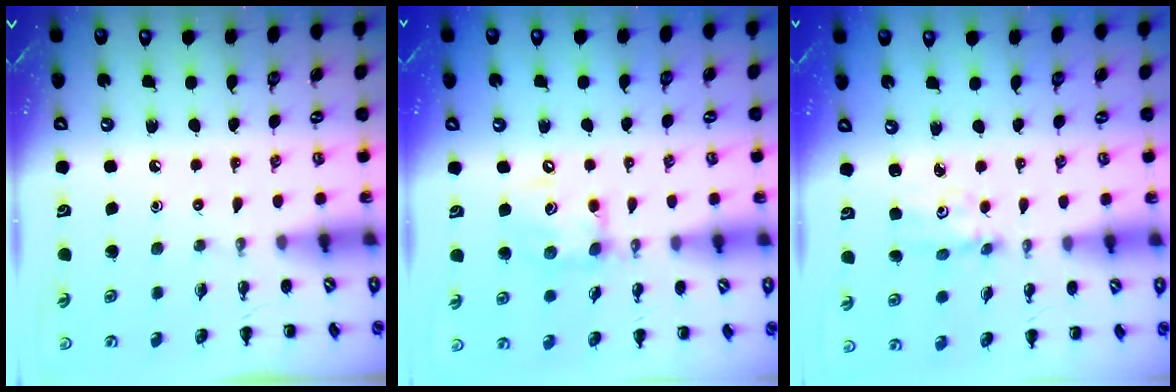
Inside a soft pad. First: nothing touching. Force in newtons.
{"total": 10.8, "press": 10.7, "slide": 1.5}
{"total": 2.7, "press": 2.7, "slide": 0.3}